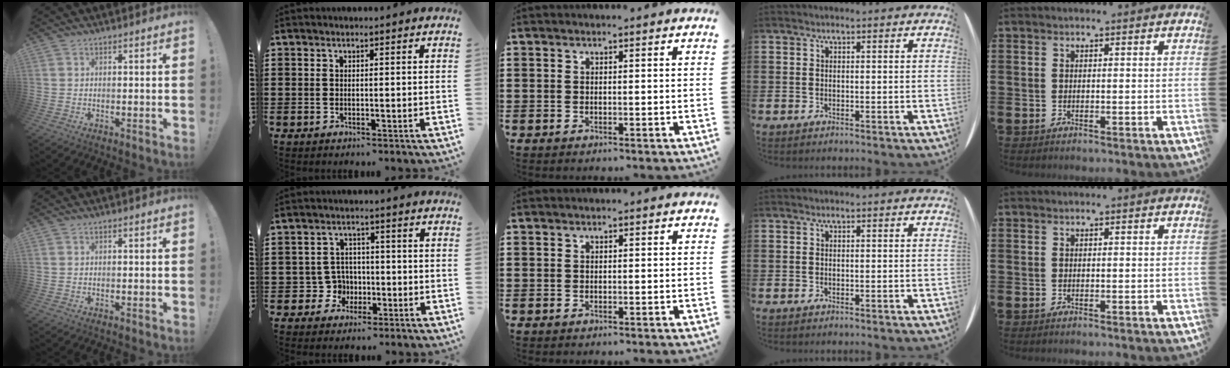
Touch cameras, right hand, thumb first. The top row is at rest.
{"index": {"total": 4.7, "force": [-1.3, 4.2, 1.5], "torque": [-0.048, 0.008, -0.025]}}